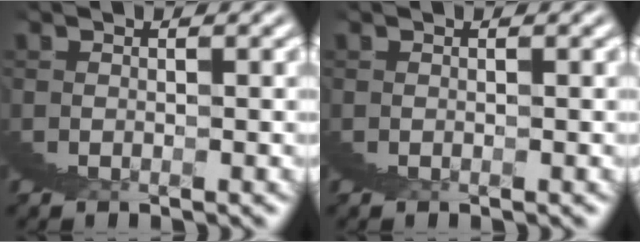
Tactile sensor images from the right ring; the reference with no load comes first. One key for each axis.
{"total": 0.0}